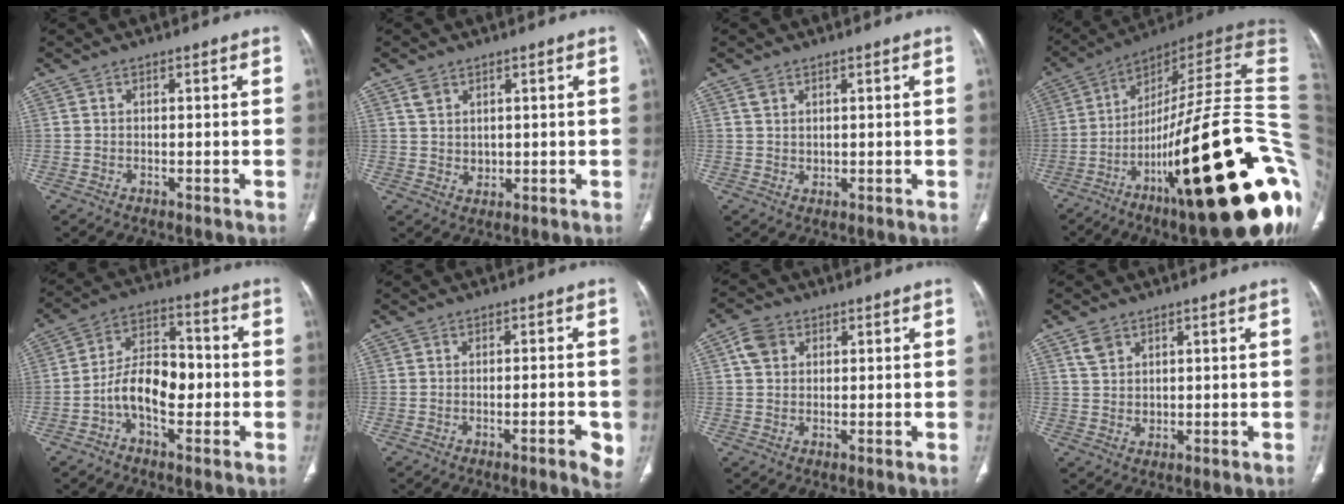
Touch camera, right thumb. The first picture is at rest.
{"total": 3.4, "force": [1.9, 2.5, 1.4], "torque": [-0.020, -0.014, 0.045]}
{"total": 2.0, "force": [1.3, 1.4, 0.8], "torque": [-0.011, -0.007, 0.028]}
{"total": 38.4, "force": [-9.9, 8.3, 36.1], "torque": [-0.430, 0.059, -0.154]}
{"total": 10.9, "force": [-2.6, 6.3, 8.5], "torque": [-0.125, 0.040, -0.055]}
{"total": 4.8, "force": [-1.7, 0.9, 4.4], "torque": [-0.050, -0.001, -0.020]}
{"total": 4.5, "force": [1.7, 3.5, 2.3], "torque": [-0.035, 0.004, 0.033]}
{"total": 3.7, "force": [2.2, 2.5, 1.4], "torque": [-0.019, -0.013, 0.051]}